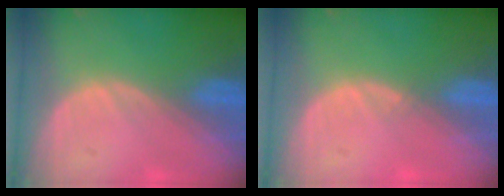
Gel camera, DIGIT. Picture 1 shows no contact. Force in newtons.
{"total": 0.6, "press": 0.5, "slide": 0.4}